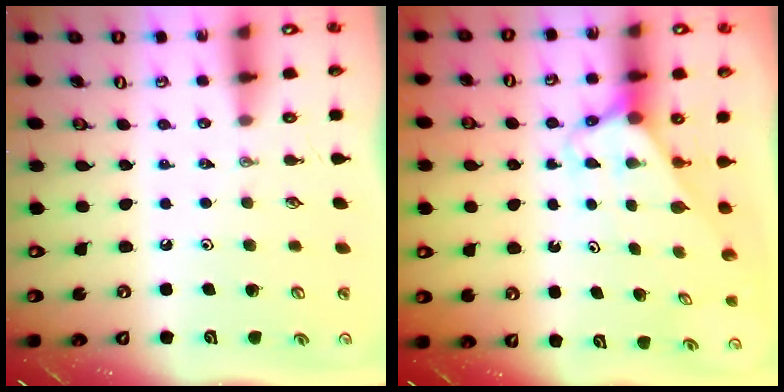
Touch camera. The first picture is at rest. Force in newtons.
{"total": 2.6, "press": 2.6, "slide": 0.1}